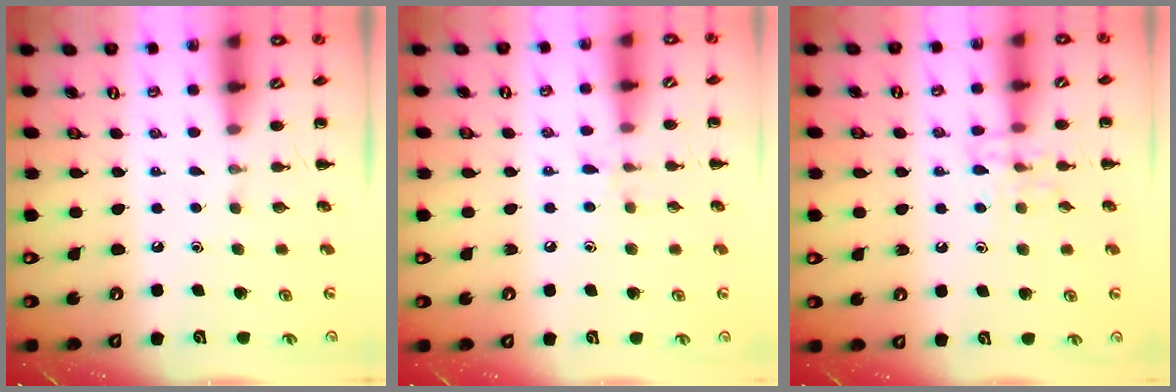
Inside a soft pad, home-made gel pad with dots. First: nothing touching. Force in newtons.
{"total": 6.5, "press": 6.1, "slide": 2.4}
{"total": 7.7, "press": 7.7, "slide": 0.4}